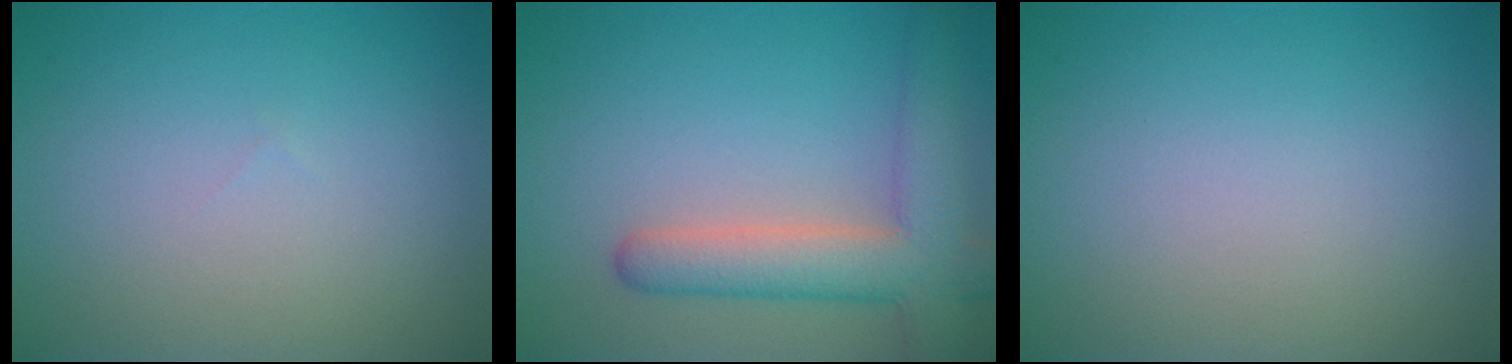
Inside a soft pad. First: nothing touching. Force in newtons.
{"total": 6.2, "press": 6.1, "slide": 0.4}
{"total": 0.0}